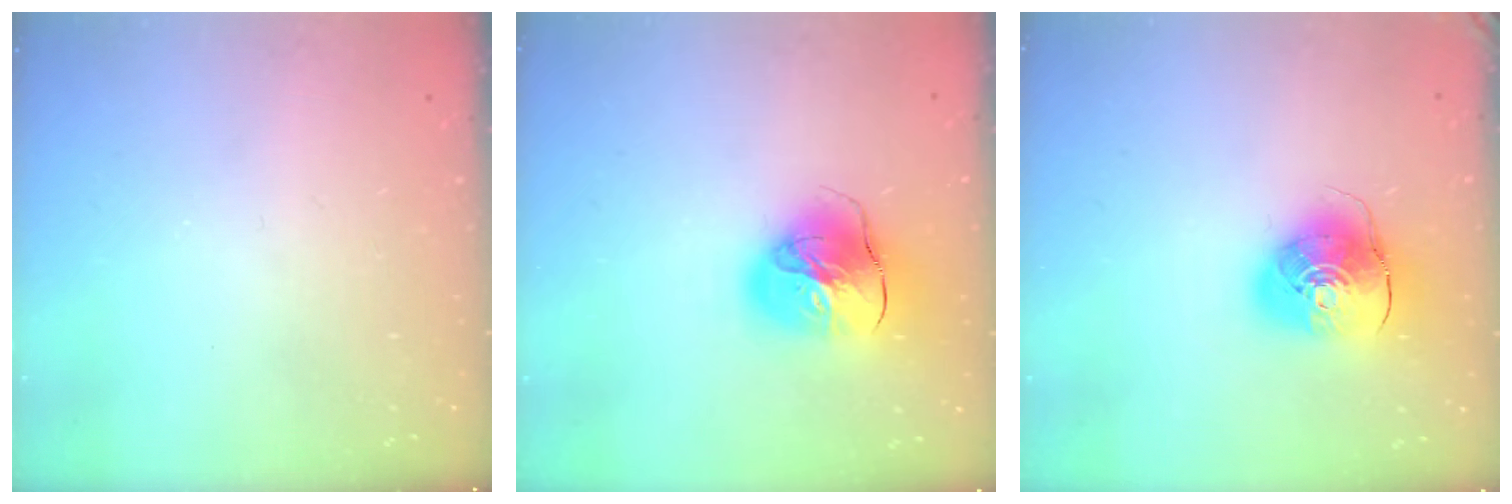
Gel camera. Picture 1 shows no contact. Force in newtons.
{"total": 14.1, "press": 14.0, "slide": 2.0}
{"total": 10.9, "press": 10.7, "slide": 1.6}